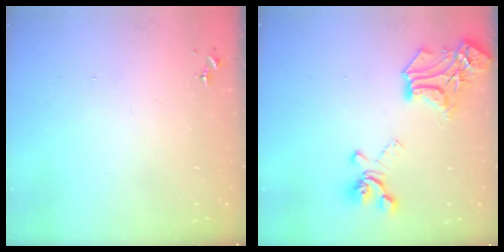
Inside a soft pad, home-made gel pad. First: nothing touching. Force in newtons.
{"total": 19.7, "press": 19.7, "slide": 1.4}